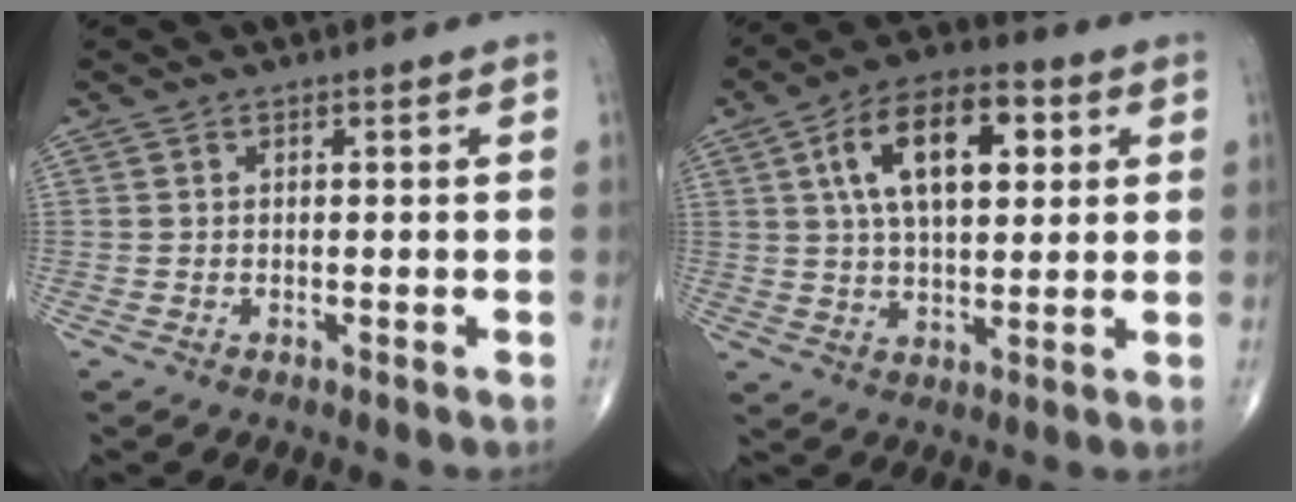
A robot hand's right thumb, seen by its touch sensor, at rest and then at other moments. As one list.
[{"total": 15.8, "force": [4.7, 8.0, 12.7], "torque": [-0.196, 0.006, 0.076]}]